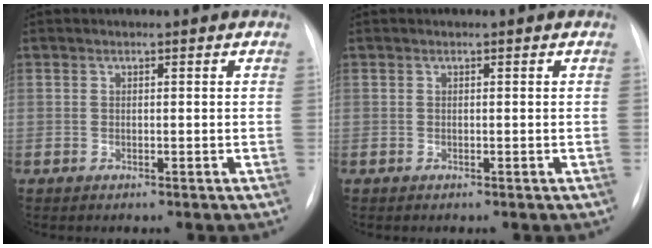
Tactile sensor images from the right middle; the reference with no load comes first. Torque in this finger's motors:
{"motor_torque": [0.02, -0.07, -0.05, -0.01]}